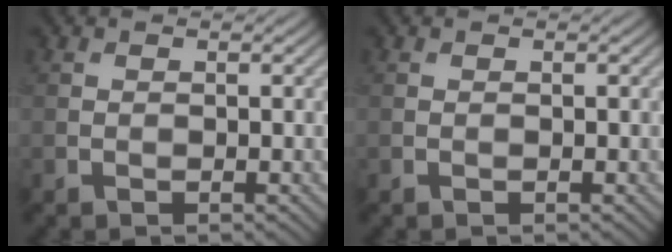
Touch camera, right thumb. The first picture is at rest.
{"total": 0.0}